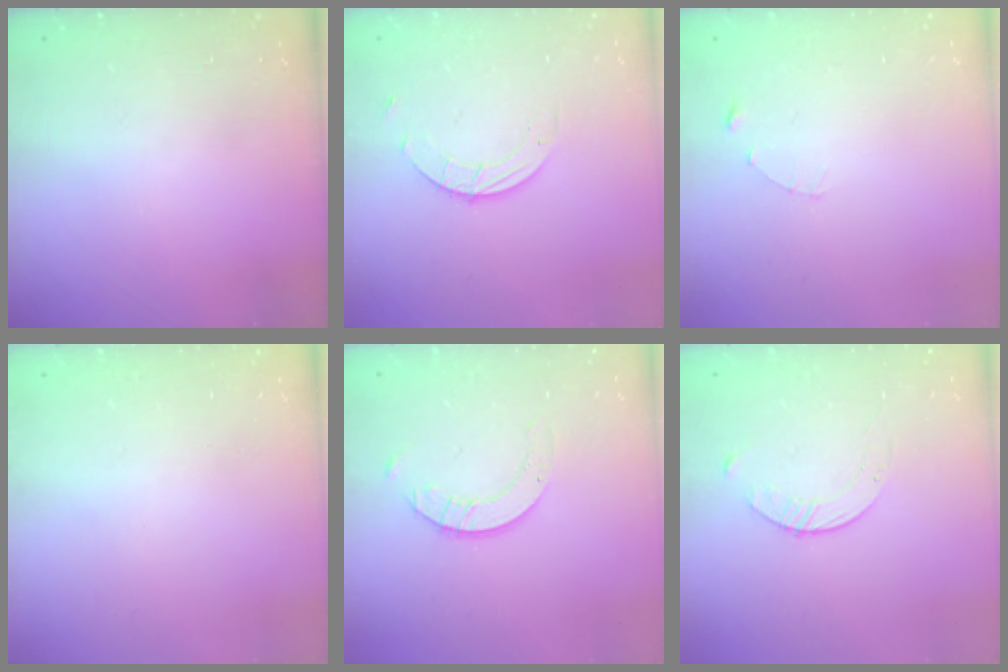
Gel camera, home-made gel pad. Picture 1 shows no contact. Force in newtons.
{"total": 2.5, "press": 2.5, "slide": 0.2}
{"total": 1.0, "press": 1.0, "slide": 0.2}
{"total": 0.0}
{"total": 2.0, "press": 2.0, "slide": 0.2}
{"total": 3.9, "press": 3.9, "slide": 0.4}